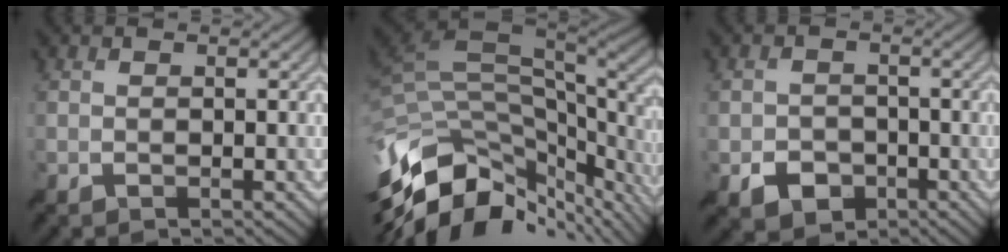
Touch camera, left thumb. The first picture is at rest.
{"total": 14.1, "force": [-4.3, 7.7, 11.1], "torque": [-0.255, -0.021, -0.065]}
{"total": 3.8, "force": [-1.6, 3.1, 1.6], "torque": [-0.030, -0.005, -0.029]}